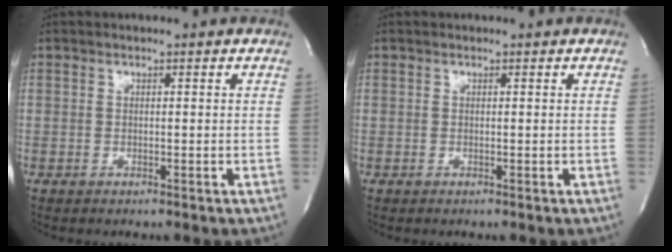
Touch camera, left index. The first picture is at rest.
{"total": 0.0}